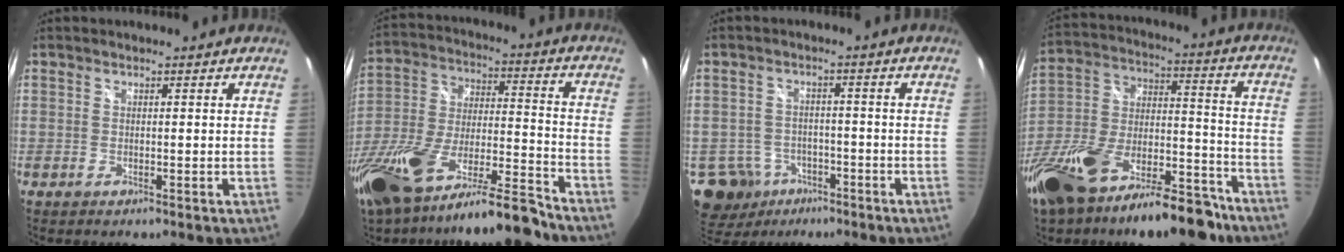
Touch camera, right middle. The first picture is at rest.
{"total": 22.3, "force": [-16.2, 5.1, 14.3], "torque": [-0.287, -0.042, -0.277]}
{"total": 9.3, "force": [-5.2, 7.3, 2.7], "torque": [-0.085, 0.006, -0.072]}
{"total": 24.4, "force": [-15.6, 10.5, 15.5], "torque": [-0.289, 0.007, -0.247]}